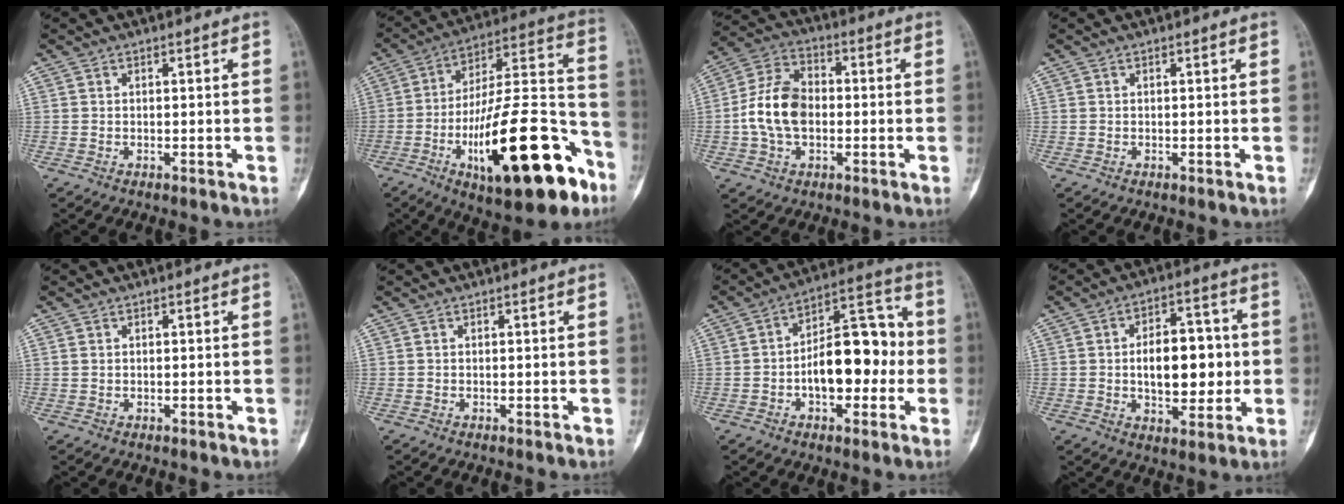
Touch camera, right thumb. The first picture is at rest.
{"total": 29.0, "force": [-12.7, 9.9, 24.1], "torque": [-0.349, 0.071, -0.191]}
{"total": 11.6, "force": [-1.0, 7.7, 8.6], "torque": [-0.158, 0.027, -0.027]}
{"total": 0.0}
{"total": 0.6, "force": [0.1, 0.5, 0.3], "torque": [-0.002, 0.001, 0.003]}
{"total": 0.0}
{"total": 15.5, "force": [-2.0, 8.5, 12.8], "torque": [-0.165, 0.046, -0.034]}
{"total": 13.6, "force": [-0.1, 7.7, 11.1], "torque": [-0.126, 0.016, 0.003]}